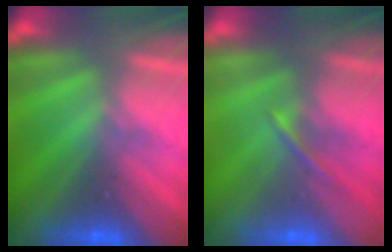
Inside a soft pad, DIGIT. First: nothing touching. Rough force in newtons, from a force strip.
{"total": 1.4}